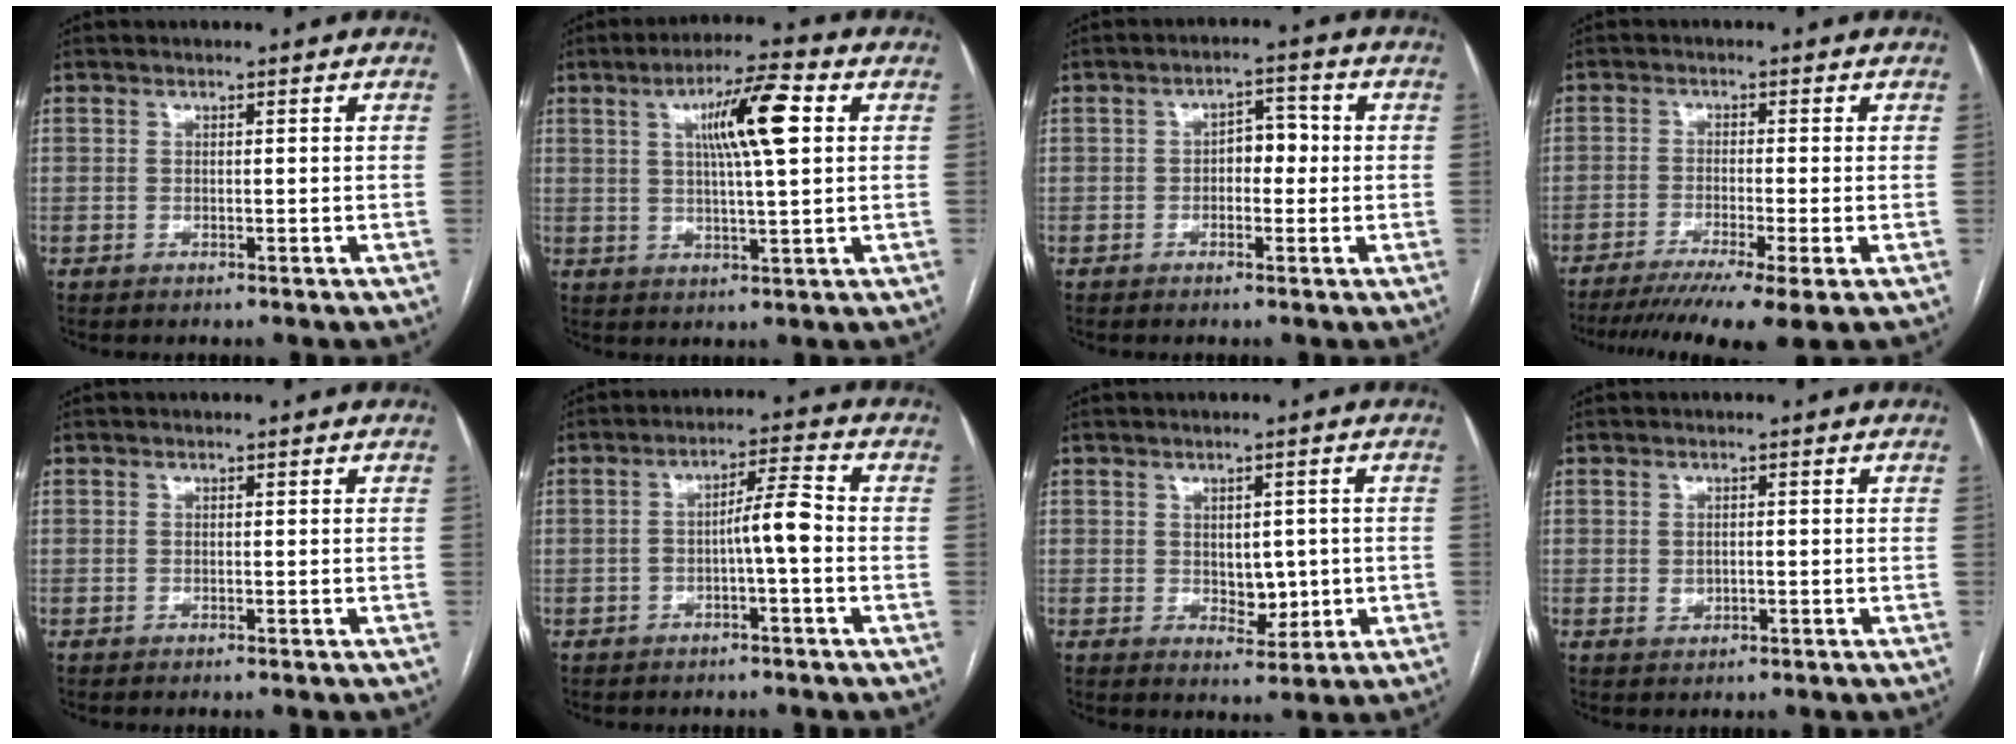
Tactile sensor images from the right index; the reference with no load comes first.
{"total": 8.9, "force": [2.1, -1.6, 8.5], "torque": [-0.148, 0.004, 0.040]}
{"total": 4.0, "force": [-0.3, 2.3, 3.3], "torque": [-0.044, 0.019, -0.007]}
{"total": 11.2, "force": [-8.0, -0.3, 7.8], "torque": [-0.123, -0.021, -0.127]}
{"total": 0.0}
{"total": 5.2, "force": [-1.2, 0.3, 5.0], "torque": [-0.079, 0.017, -0.017]}
{"total": 4.5, "force": [-0.1, 2.8, 3.5], "torque": [-0.043, 0.002, 0.009]}
{"total": 1.5, "force": [-0.1, 1.2, 0.9], "torque": [-0.016, 0.000, 0.002]}